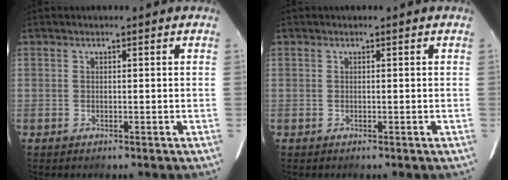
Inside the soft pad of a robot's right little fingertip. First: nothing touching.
{"total": 0.0}